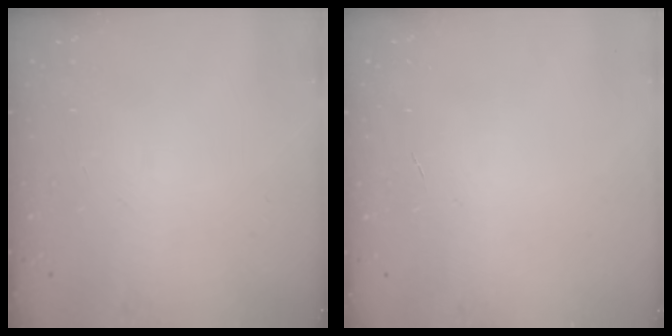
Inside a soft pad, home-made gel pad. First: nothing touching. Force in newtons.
{"total": 0.0}